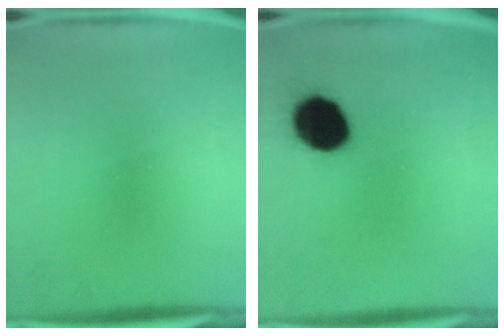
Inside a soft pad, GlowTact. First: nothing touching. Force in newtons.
{"total": 14.0}